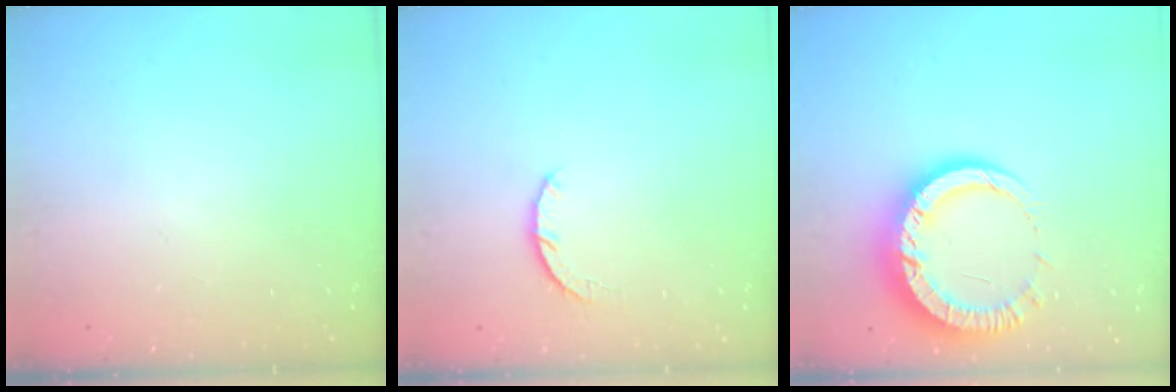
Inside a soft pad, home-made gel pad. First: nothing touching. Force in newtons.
{"total": 3.1, "press": 3.1, "slide": 0.5}
{"total": 15.0, "press": 15.0, "slide": 1.4}